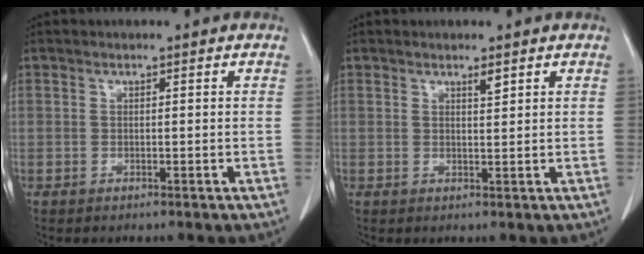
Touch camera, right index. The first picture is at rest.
{"total": 1.2, "force": [0.8, 0.1, 0.8], "torque": [-0.016, -0.005, 0.015]}